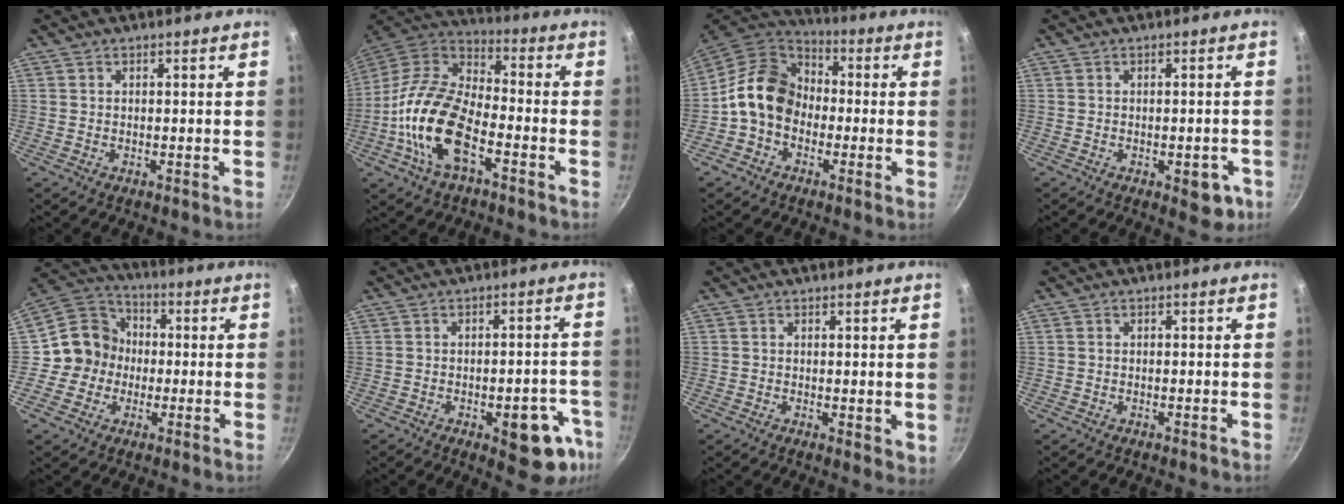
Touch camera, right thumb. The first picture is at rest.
{"total": 18.2, "force": [-6.3, 9.3, 14.4], "torque": [-0.258, 0.038, -0.135]}
{"total": 12.9, "force": [-1.7, 10.4, 7.4], "torque": [-0.091, 0.040, -0.053]}
{"total": 5.4, "force": [-2.0, 2.8, 4.1], "torque": [-0.024, 0.013, -0.019]}
{"total": 10.3, "force": [-1.2, 9.9, 2.8], "torque": [-0.004, 0.032, -0.044]}
{"total": 11.8, "force": [-4.8, 5.3, 9.3], "torque": [-0.056, 0.026, -0.056]}
{"total": 2.4, "force": [0.7, 1.4, 1.8], "torque": [-0.023, -0.004, 0.010]}
{"total": 0.0}